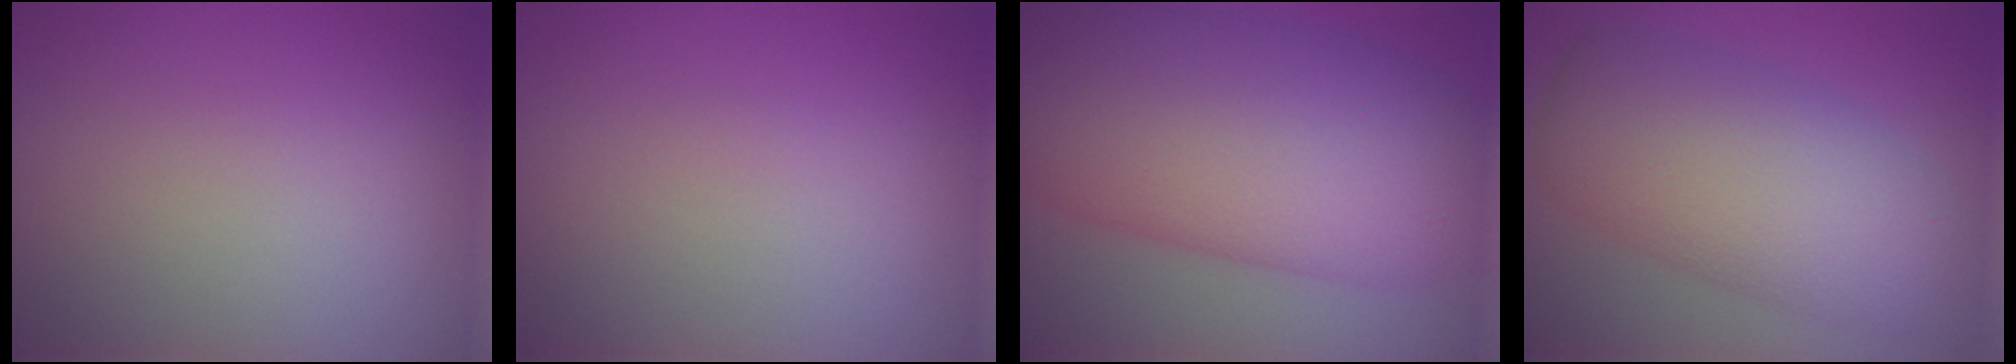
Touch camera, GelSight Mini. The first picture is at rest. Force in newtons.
{"total": 0.0}
{"total": 13.4, "press": 13.4, "slide": 0.3}
{"total": 8.4, "press": 8.4, "slide": 0.4}